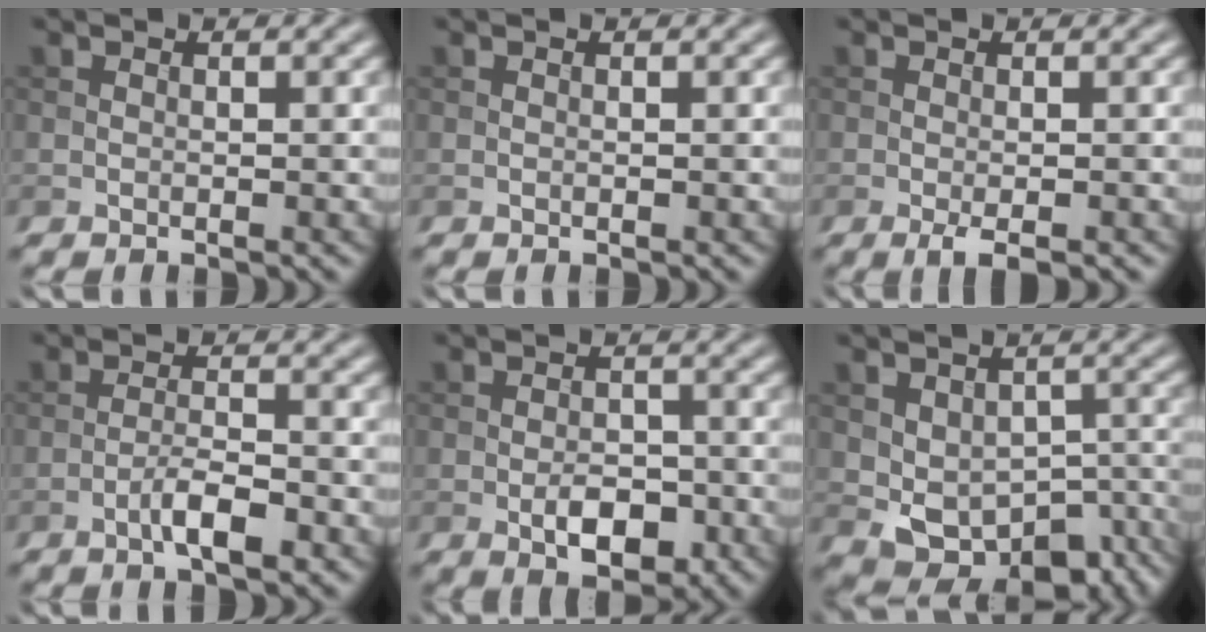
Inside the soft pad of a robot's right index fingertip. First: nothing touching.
{"total": 0.0}
{"total": 1.8, "force": [-0.8, 0.2, 1.5], "torque": [-0.027, -0.003, -0.016]}
{"total": 3.3, "force": [-1.7, 0.8, 2.7], "torque": [-0.051, 0.006, -0.034]}
{"total": 4.1, "force": [-1.6, 2.2, 3.1], "torque": [-0.046, -0.001, -0.025]}
{"total": 9.9, "force": [-4.1, 6.2, 6.6], "torque": [-0.089, -0.012, -0.044]}